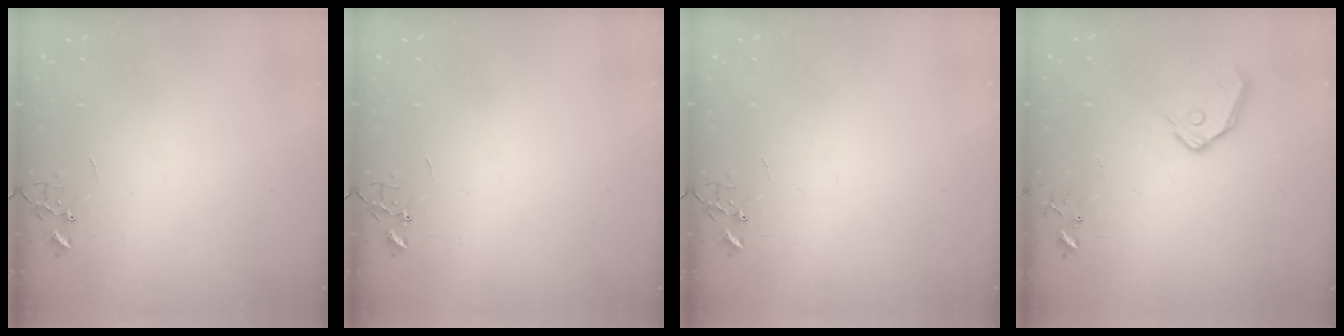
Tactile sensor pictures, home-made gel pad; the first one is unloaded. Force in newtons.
{"total": 0.0}
{"total": 0.0}
{"total": 10.3, "press": 10.2, "slide": 1.4}